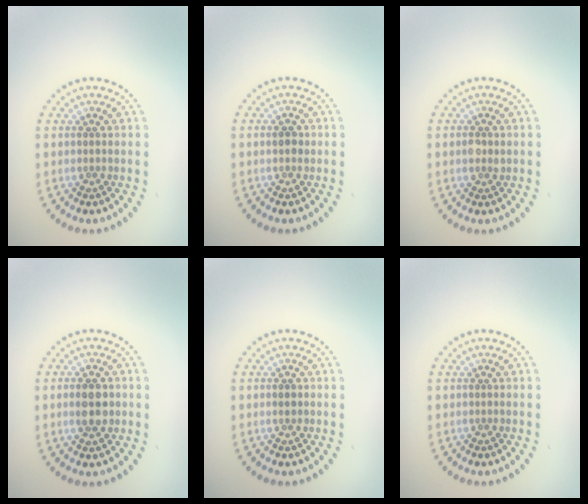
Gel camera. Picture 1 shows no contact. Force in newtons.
{"total": 1.0, "press": 1.0, "slide": 0.0}
{"total": 1.2, "press": 1.2, "slide": 0.2}
{"total": 3.3, "press": 3.3, "slide": 0.2}
{"total": 0.8, "press": 0.8, "slide": 0.1}
{"total": 0.0}